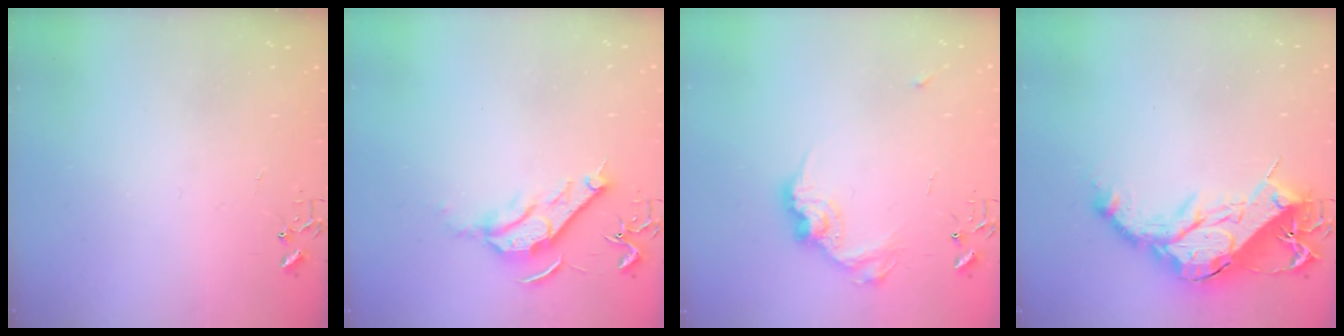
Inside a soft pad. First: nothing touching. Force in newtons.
{"total": 10.3, "press": 10.2, "slide": 1.3}
{"total": 13.5, "press": 13.5, "slide": 0.8}
{"total": 19.8, "press": 19.8, "slide": 1.2}